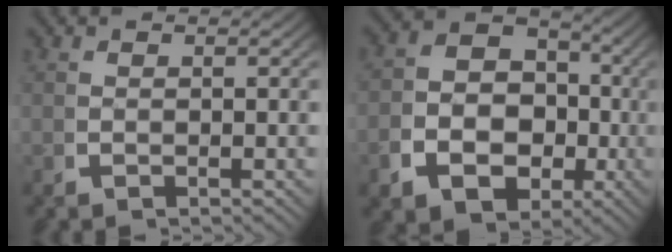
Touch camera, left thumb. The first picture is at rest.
{"total": 12.2, "force": [-1.3, 9.9, 7.0], "torque": [-0.142, -0.031, -0.018]}